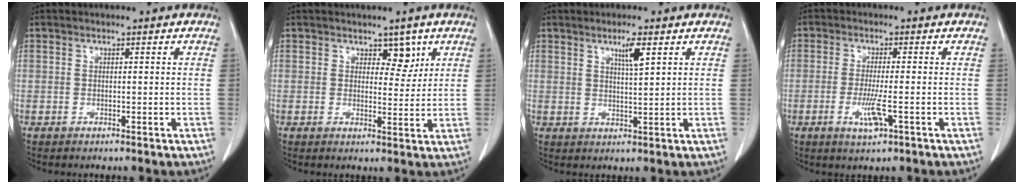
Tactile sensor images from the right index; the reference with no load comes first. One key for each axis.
{"total": 3.5, "fx": 2.0, "fy": 2.0, "fz": 2.1, "tx": -0.018, "ty": -0.002, "tz": 0.029}
{"total": 3.4, "fx": 1.8, "fy": 0.0, "fz": 2.9, "tx": -0.051, "ty": -0.006, "tz": 0.031}
{"total": 4.6, "fx": -1.6, "fy": 0.3, "fz": 4.3, "tx": -0.089, "ty": -0.011, "tz": -0.029}